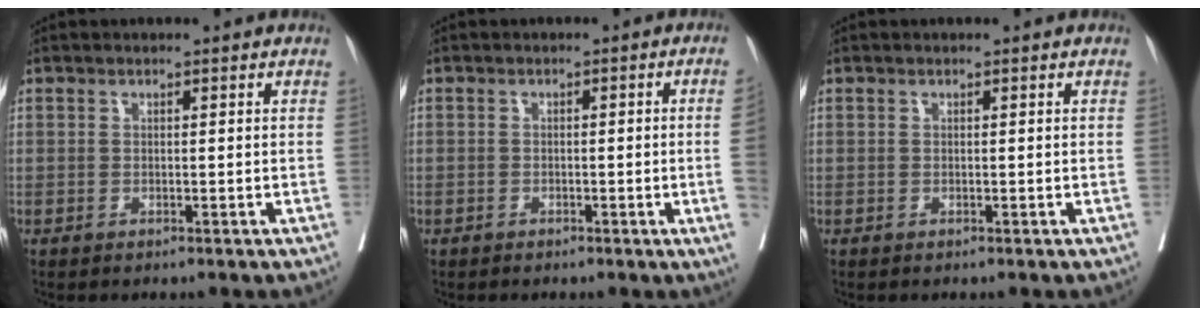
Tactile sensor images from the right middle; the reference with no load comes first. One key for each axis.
{"total": 3.2, "fx": -0.5, "fy": -1.0, "fz": 3.0, "tx": -0.039, "ty": 0.001, "tz": -0.008}
{"total": 0.0}